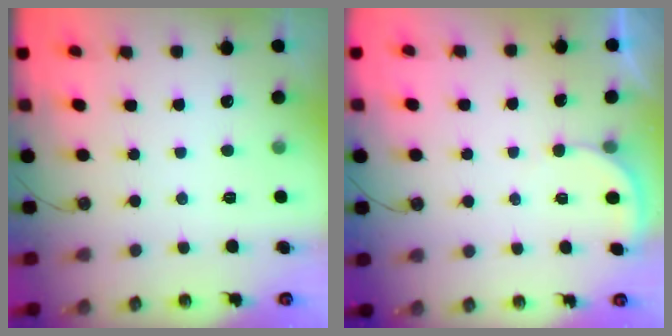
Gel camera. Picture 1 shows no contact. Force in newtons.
{"total": 2.6, "press": 2.6, "slide": 0.2}